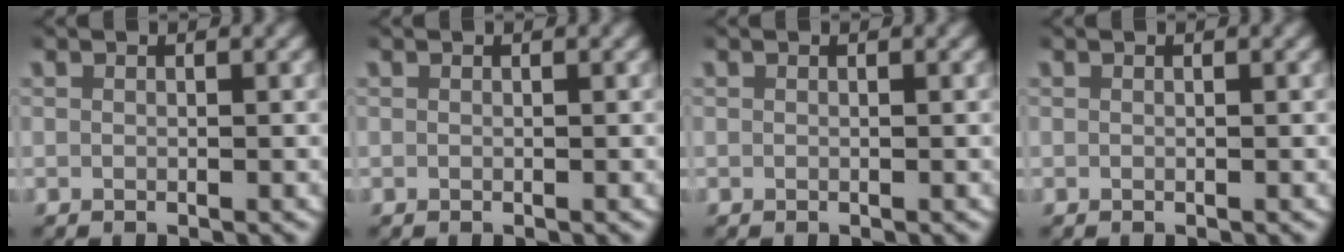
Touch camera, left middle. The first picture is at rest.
{"total": 0.0}
{"total": 0.0}
{"total": 0.0}